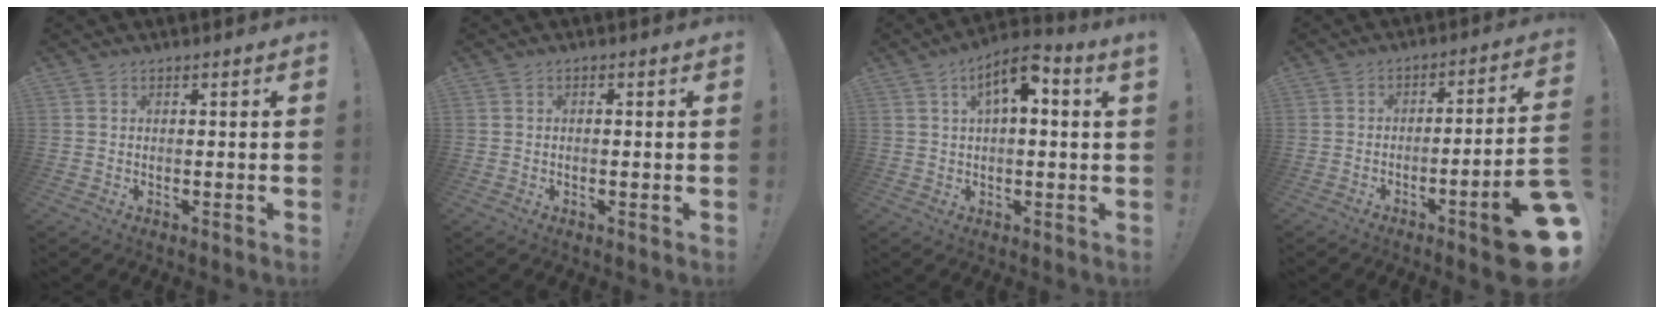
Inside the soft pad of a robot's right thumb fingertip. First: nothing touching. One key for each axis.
{"total": 0.6, "fx": -0.4, "fy": 0.1, "fz": 0.4, "tx": -0.012, "ty": 0.003, "tz": -0.007}
{"total": 7.6, "fx": 2.6, "fy": 2.1, "fz": 6.8, "tx": -0.108, "ty": -0.005, "tz": 0.040}
{"total": 14.1, "fx": -6.5, "fy": 1.9, "fz": 12.4, "tx": -0.157, "ty": 0.029, "tz": -0.093}